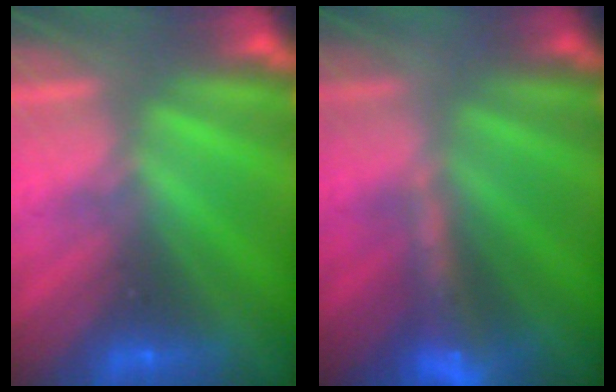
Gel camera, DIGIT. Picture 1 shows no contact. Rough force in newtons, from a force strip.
{"total": 8.0}